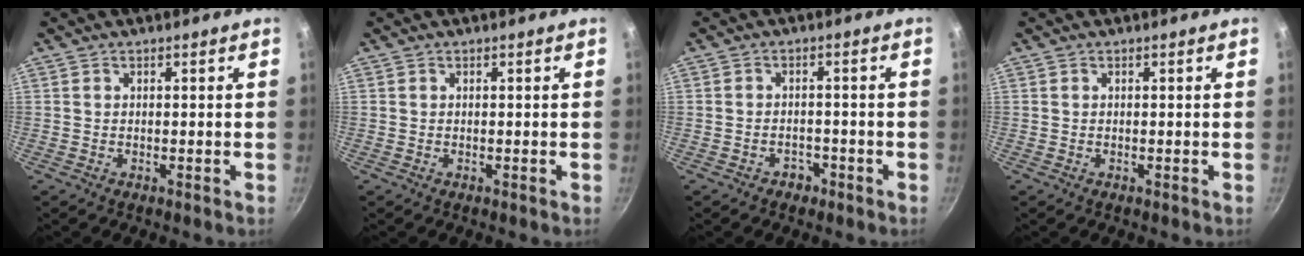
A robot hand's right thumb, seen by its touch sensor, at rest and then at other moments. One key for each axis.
{"total": 0.0}
{"total": 2.3, "fx": -1.5, "fy": 1.6, "fz": 0.6, "tx": 0.000, "ty": 0.014, "tz": -0.021}
{"total": 0.0}